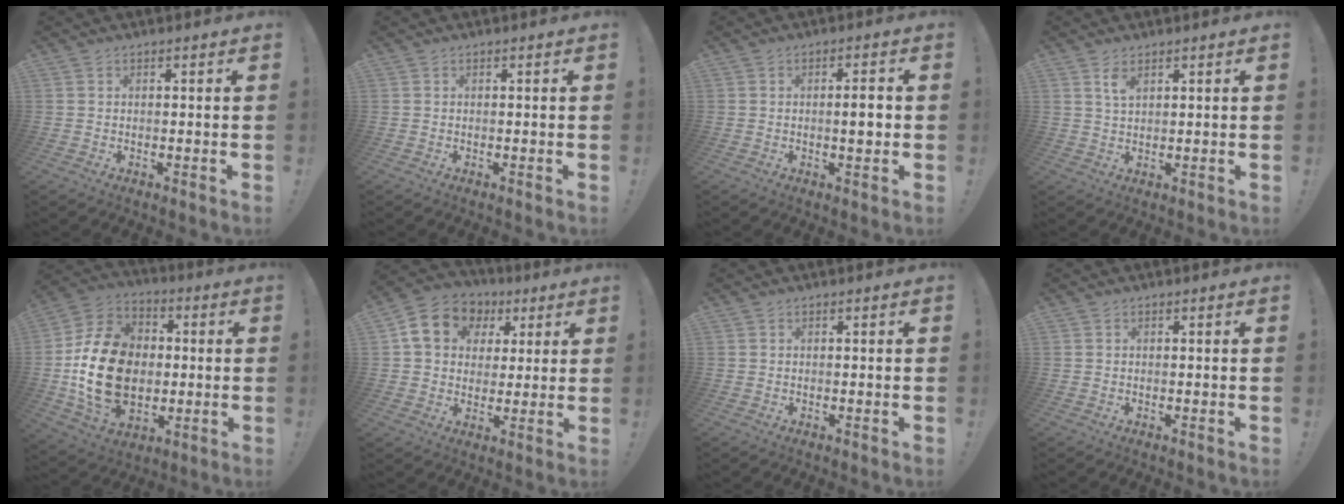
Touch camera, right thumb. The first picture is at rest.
{"total": 0.0}
{"total": 3.9, "force": [-0.4, 0.9, 3.8], "torque": [-0.047, -0.003, -0.015]}
{"total": 2.9, "force": [1.7, 1.2, 2.0], "torque": [-0.034, -0.007, 0.030]}
{"total": 22.0, "force": [-1.5, 16.5, 14.5], "torque": [-0.260, 0.025, -0.009]}
{"total": 13.1, "force": [4.9, 10.6, 5.9], "torque": [-0.085, -0.011, 0.097]}
{"total": 0.0}
{"total": 0.0}